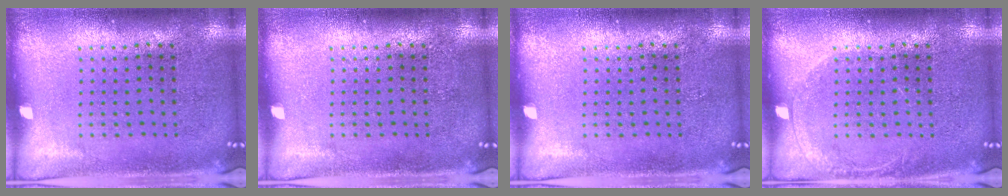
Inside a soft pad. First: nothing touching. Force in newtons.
{"total": 0.0}
{"total": 0.0}
{"total": 1.0, "press": 1.0, "slide": 0.2}